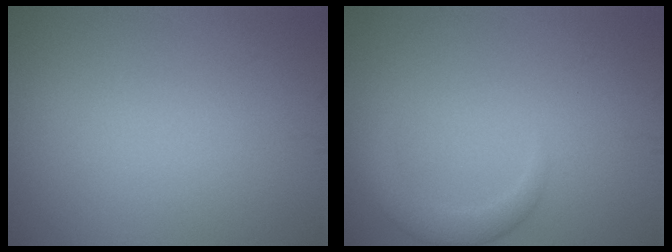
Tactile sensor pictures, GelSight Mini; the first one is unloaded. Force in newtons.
{"total": 2.4, "press": 2.3, "slide": 0.3}